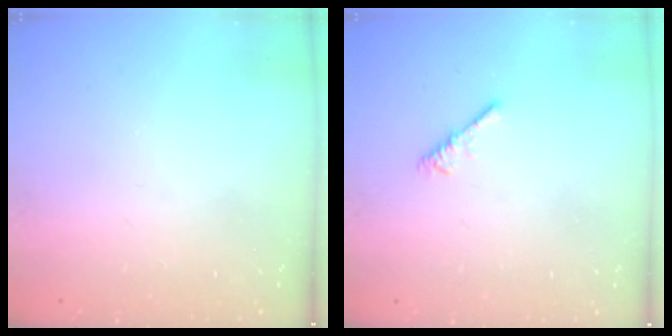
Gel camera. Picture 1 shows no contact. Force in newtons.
{"total": 2.2, "press": 2.1, "slide": 0.5}